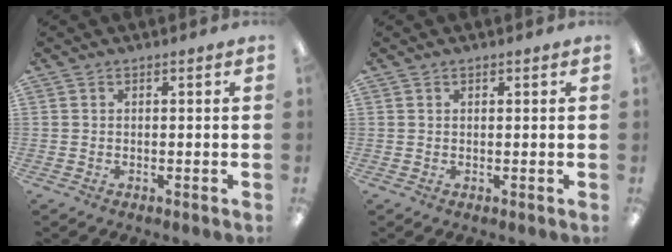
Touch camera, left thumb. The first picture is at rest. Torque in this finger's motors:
{"motor_torque": [0.08, -0.06, -0.04, -0.05, -0.03]}